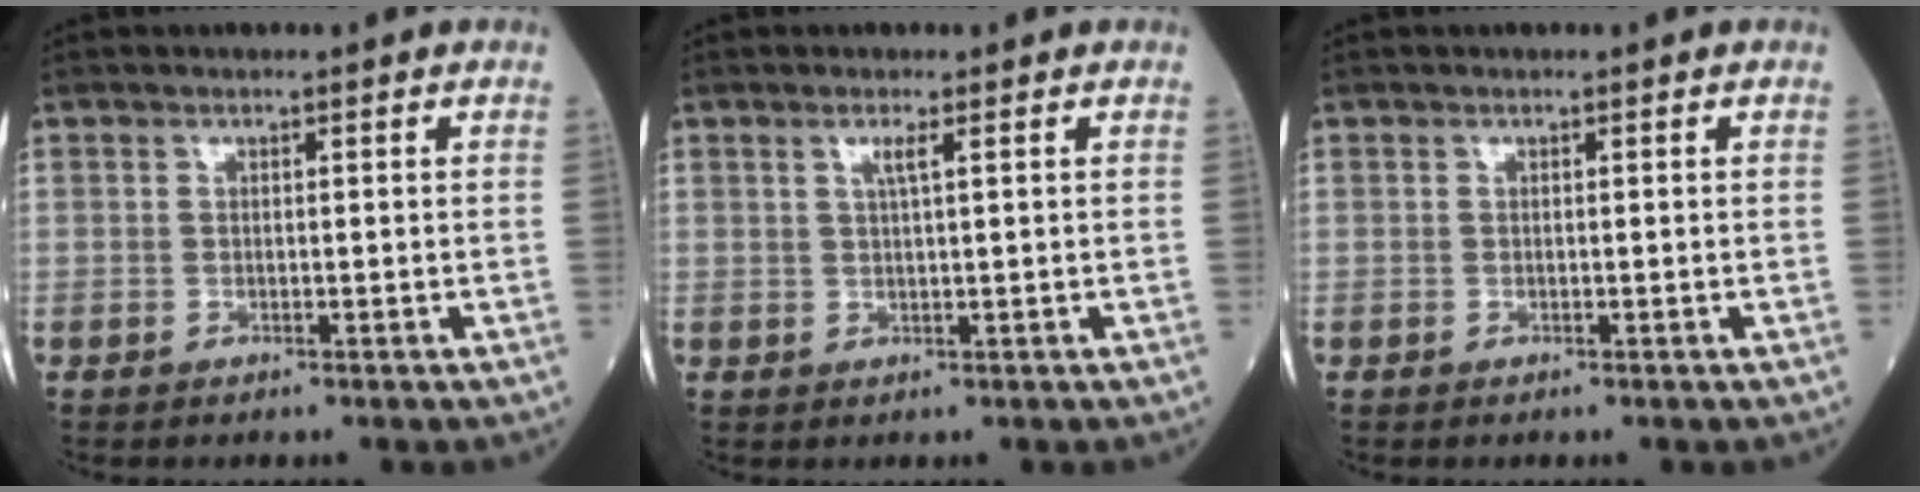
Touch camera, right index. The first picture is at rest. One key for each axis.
{"total": 1.7, "fx": 0.8, "fy": -0.3, "fz": 1.4, "tx": -0.032, "ty": 0.001, "tz": 0.018}
{"total": 0.0}